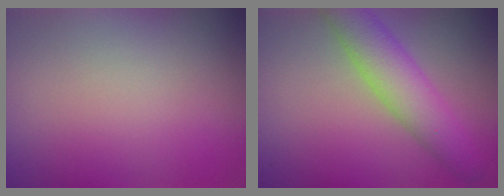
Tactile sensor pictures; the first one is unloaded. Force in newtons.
{"total": 5.2, "press": 5.2, "slide": 0.2}